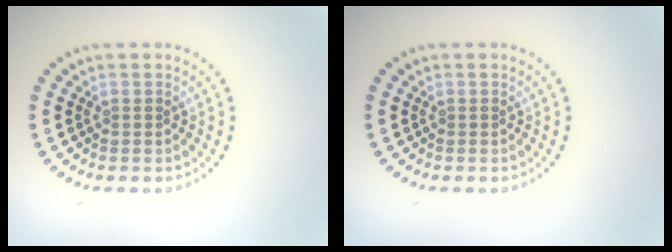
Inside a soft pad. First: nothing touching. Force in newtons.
{"total": 0.0}